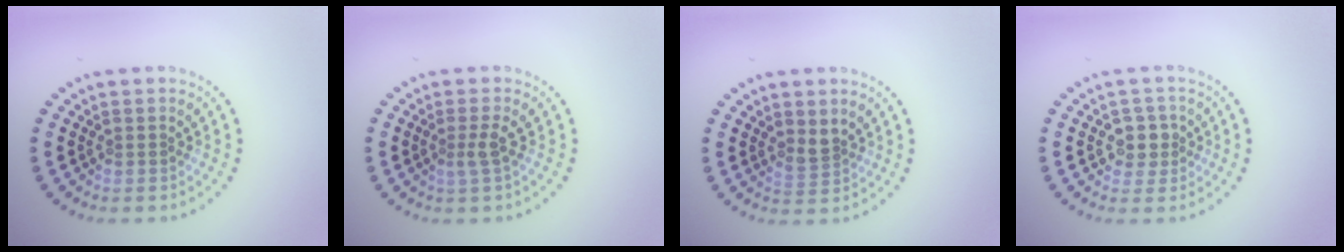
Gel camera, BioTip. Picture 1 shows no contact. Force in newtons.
{"total": 1.5, "press": 1.0, "slide": 1.1}
{"total": 1.5, "press": 1.2, "slide": 1.0}
{"total": 2.2, "press": 2.0, "slide": 0.8}